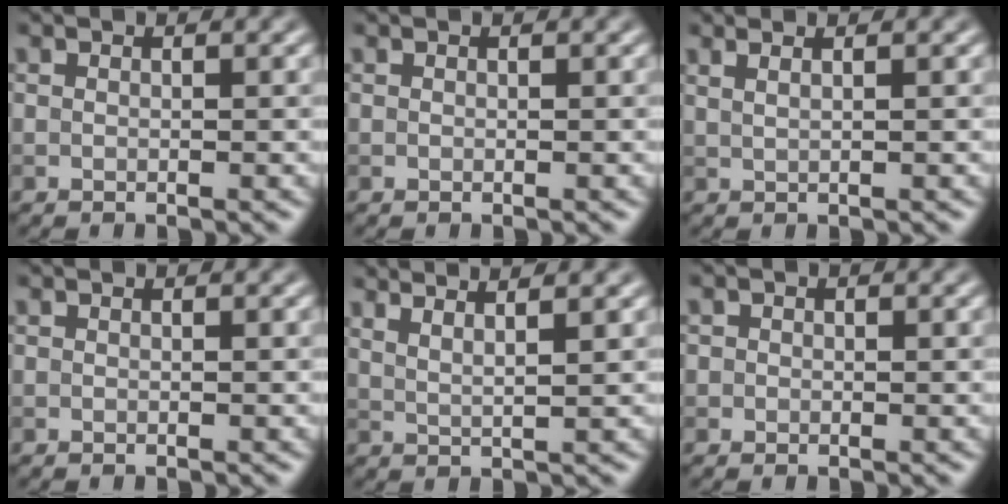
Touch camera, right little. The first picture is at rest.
{"total": 0.0}
{"total": 2.6, "force": [1.5, 1.2, 1.7], "torque": [-0.006, 0.007, -0.005]}
{"total": 0.0}
{"total": 4.5, "force": [3.3, 1.3, 2.7], "torque": [-0.013, 0.025, 0.015]}
{"total": 1.0, "force": [0.2, 0.9, 0.2], "torque": [0.003, -0.003, -0.006]}